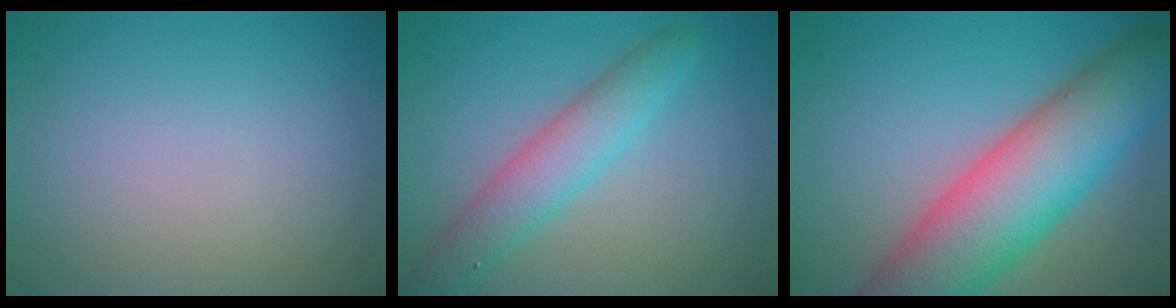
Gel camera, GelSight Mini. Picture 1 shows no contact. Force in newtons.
{"total": 4.5, "press": 4.5, "slide": 0.1}
{"total": 12.0, "press": 12.0, "slide": 0.5}